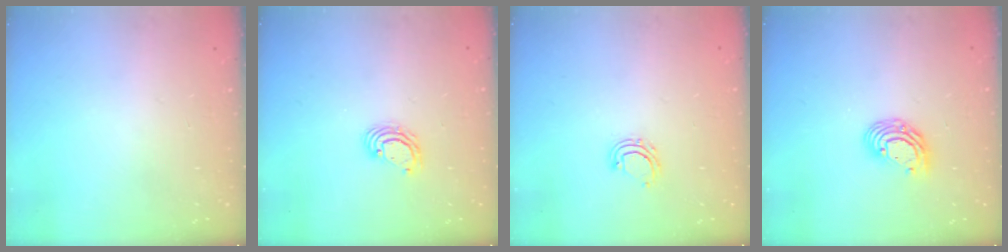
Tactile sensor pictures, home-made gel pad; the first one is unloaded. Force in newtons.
{"total": 4.3, "press": 4.3, "slide": 0.1}
{"total": 5.7, "press": 5.7, "slide": 0.6}
{"total": 8.7, "press": 8.6, "slide": 1.3}